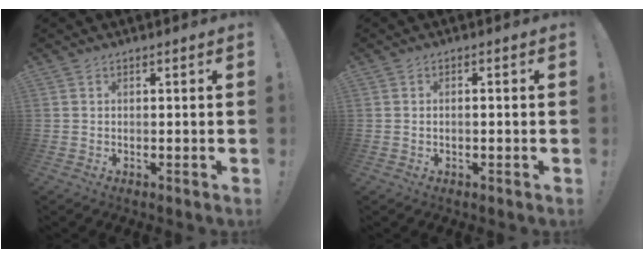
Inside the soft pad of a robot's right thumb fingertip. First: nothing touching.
{"total": 0.8, "force": [-0.4, 0.2, 0.7], "torque": [-0.013, 0.002, -0.006]}